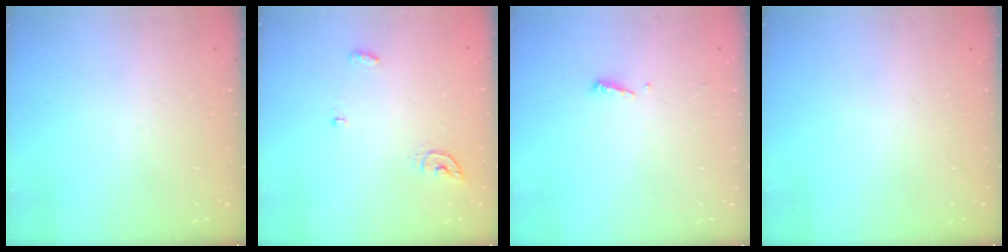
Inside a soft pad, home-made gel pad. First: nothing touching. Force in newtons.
{"total": 4.8, "press": 4.8, "slide": 0.4}
{"total": 3.7, "press": 3.6, "slide": 0.5}
{"total": 0.0}